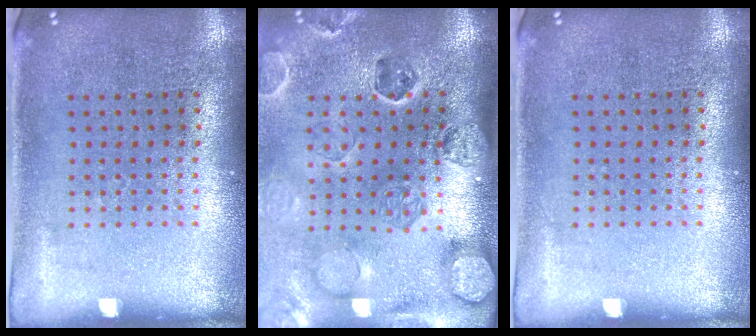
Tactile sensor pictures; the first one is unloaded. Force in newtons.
{"total": 2.7, "press": 2.6, "slide": 0.5}
{"total": 0.0}